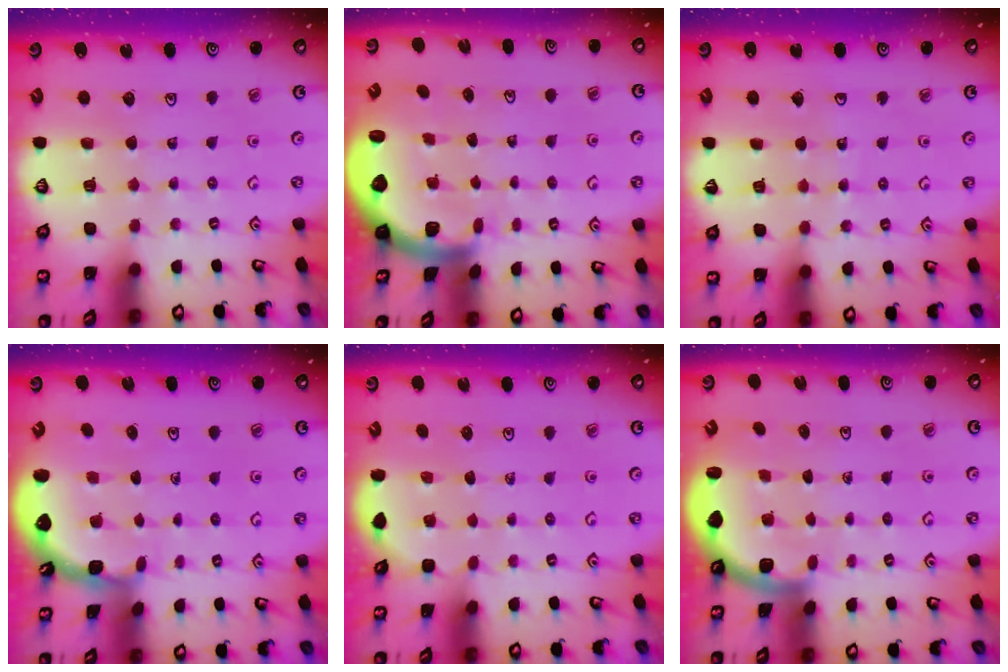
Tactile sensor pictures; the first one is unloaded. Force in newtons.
{"total": 1.4, "press": 1.4, "slide": 0.2}
{"total": 3.4, "press": 3.4, "slide": 0.3}
{"total": 1.7, "press": 1.7, "slide": 0.2}
{"total": 2.0, "press": 1.7, "slide": 1.1}
{"total": 1.6, "press": 1.6, "slide": 0.1}